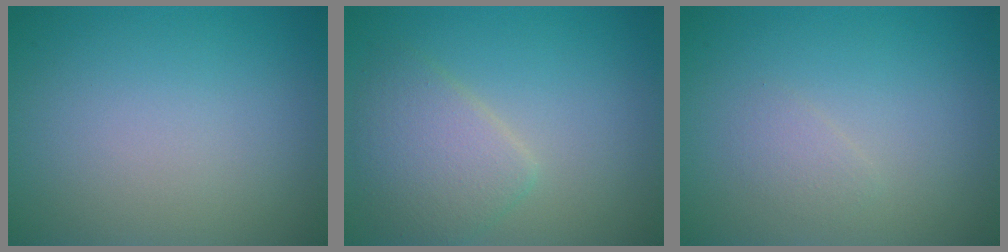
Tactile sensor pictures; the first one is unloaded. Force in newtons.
{"total": 3.6, "press": 3.6, "slide": 0.1}
{"total": 0.9, "press": 0.9, "slide": 0.0}